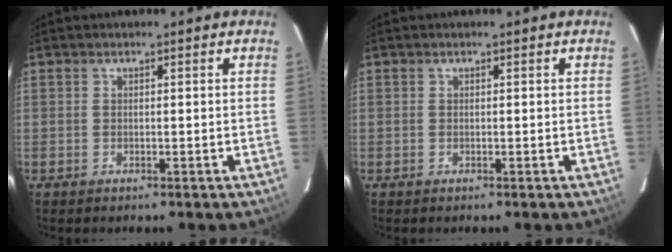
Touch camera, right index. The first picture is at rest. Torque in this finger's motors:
{"motor_torque": [0.00, 0.00, 0.01, 0.01]}